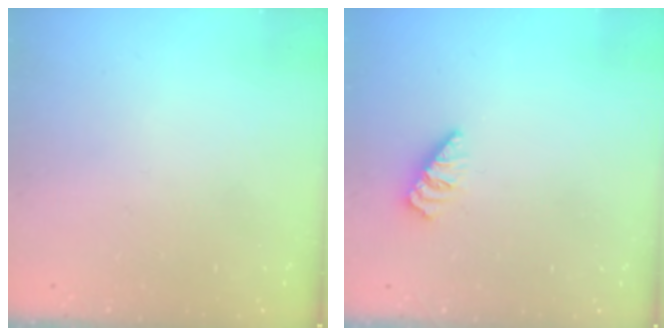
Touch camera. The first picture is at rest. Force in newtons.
{"total": 0.0}